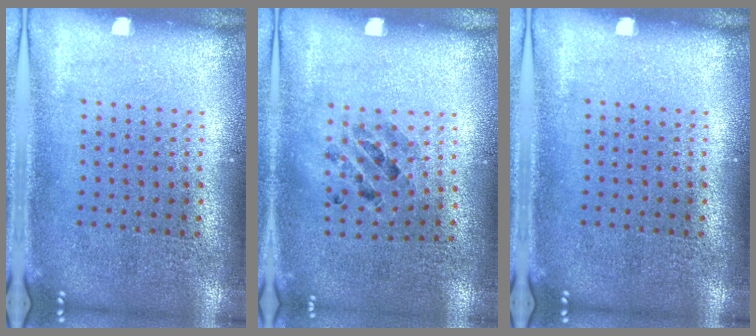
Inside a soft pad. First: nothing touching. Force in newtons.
{"total": 0.9, "press": 0.8, "slide": 0.2}
{"total": 0.0}